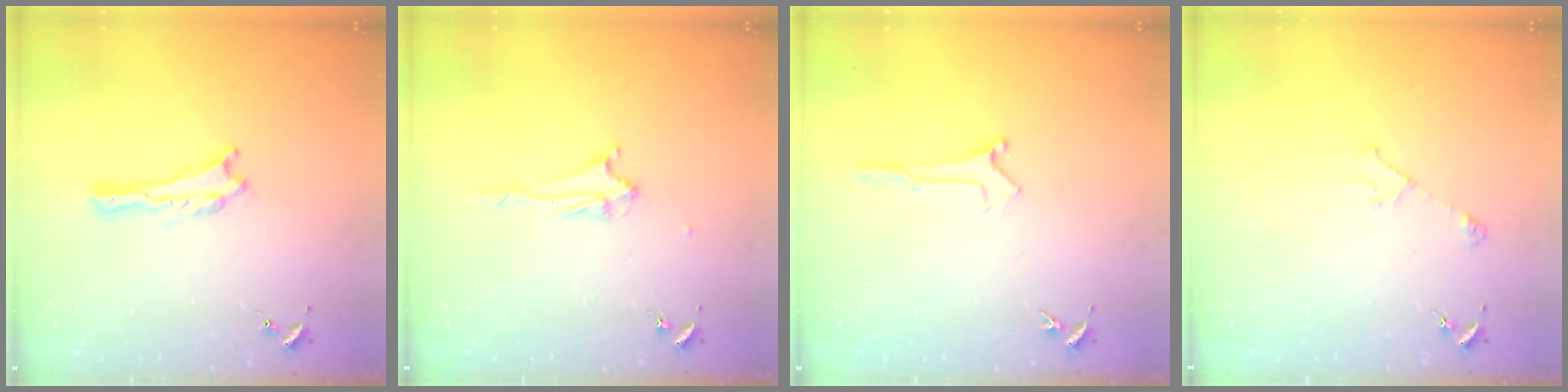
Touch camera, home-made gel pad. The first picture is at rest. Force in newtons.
{"total": 2.2, "press": 2.2, "slide": 0.3}
{"total": 0.0}
{"total": 2.9, "press": 2.9, "slide": 0.3}